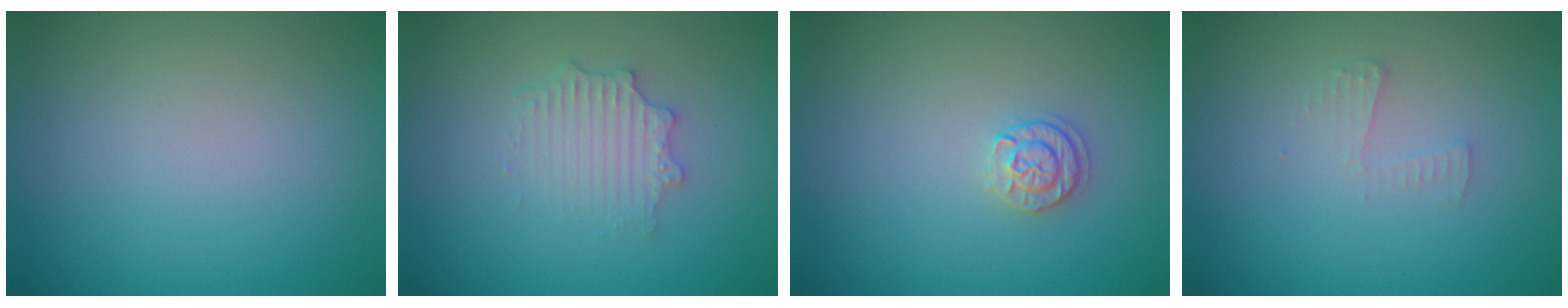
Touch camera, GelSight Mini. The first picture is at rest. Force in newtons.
{"total": 2.6, "press": 2.6, "slide": 0.4}
{"total": 1.8, "press": 1.7, "slide": 0.4}
{"total": 1.0, "press": 1.0, "slide": 0.0}